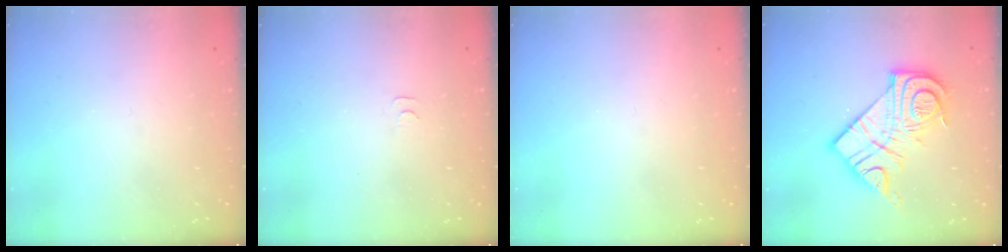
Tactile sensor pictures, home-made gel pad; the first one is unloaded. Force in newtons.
{"total": 3.1, "press": 3.1, "slide": 0.4}
{"total": 0.0}
{"total": 16.2, "press": 16.1, "slide": 1.4}